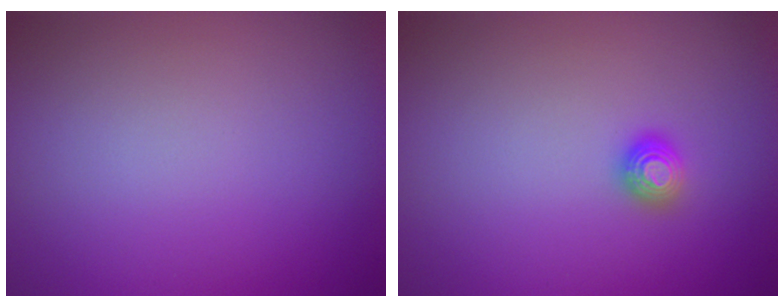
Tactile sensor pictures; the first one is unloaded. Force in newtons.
{"total": 1.1, "press": 1.1, "slide": 0.2}